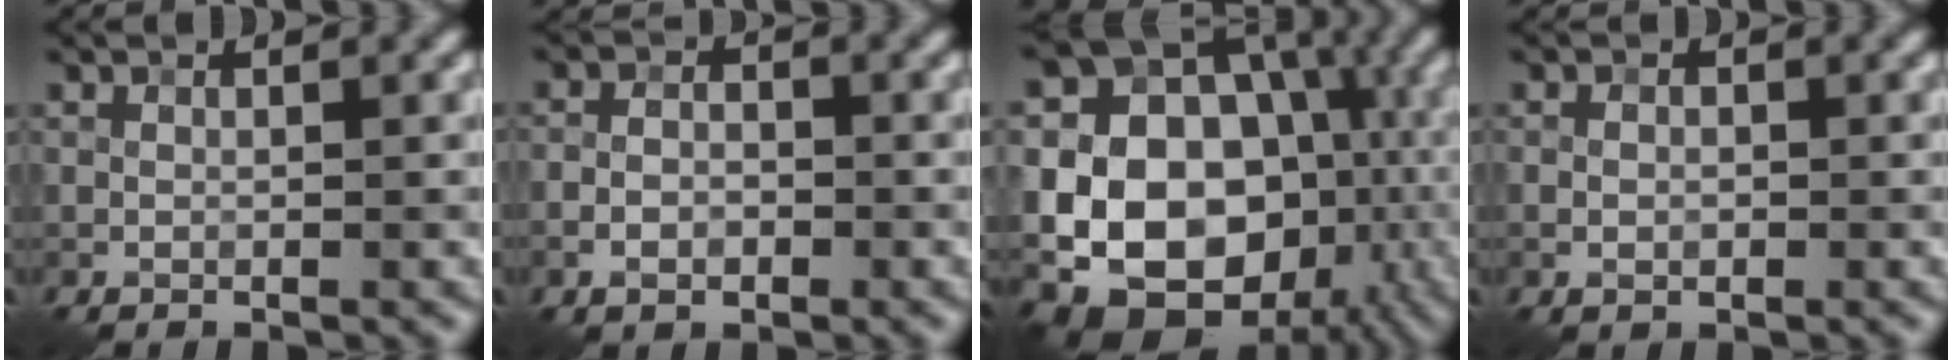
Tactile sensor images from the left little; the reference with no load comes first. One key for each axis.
{"total": 2.4, "fx": -1.1, "fy": 1.5, "fz": 1.5, "tx": -0.024, "ty": 0.003, "tz": -0.022}
{"total": 20.5, "fx": -3.0, "fy": 16.6, "fz": 11.7, "tx": -0.168, "ty": -0.022, "tz": -0.065}
{"total": 1.1, "fx": -0.3, "fy": 0.8, "fz": 0.8, "tx": -0.013, "ty": 0.001, "tz": -0.004}